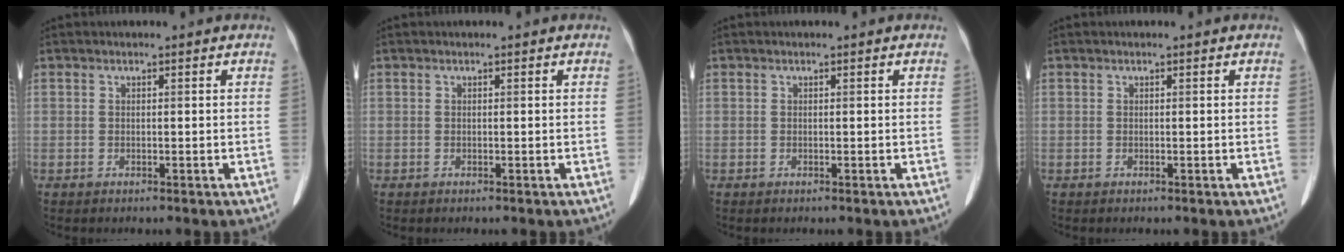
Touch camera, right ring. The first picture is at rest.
{"total": 0.0}
{"total": 0.0}
{"total": 0.0}